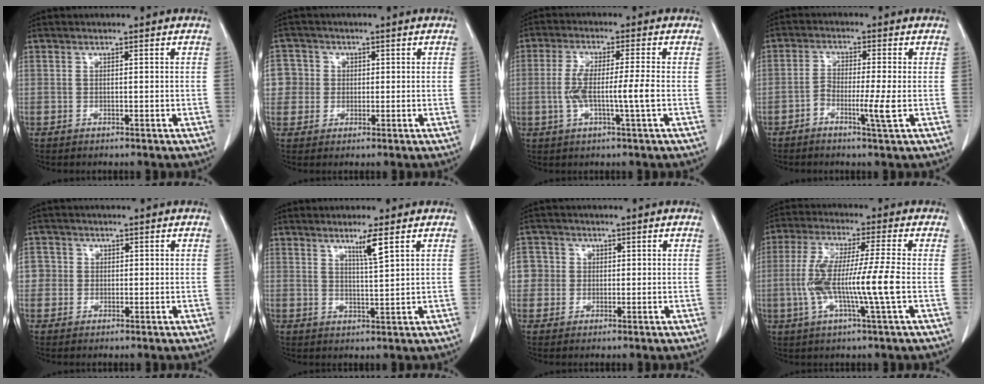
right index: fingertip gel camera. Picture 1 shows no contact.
{"total": 5.6, "force": [0.7, 5.6, 0.5], "torque": [-0.008, 0.023, 0.015]}
{"total": 6.8, "force": [-1.1, 0.0, 6.7], "torque": [-0.136, 0.005, -0.018]}
{"total": 4.4, "force": [-1.6, 0.0, 4.1], "torque": [-0.078, 0.000, -0.029]}
{"total": 3.0, "force": [0.3, 3.0, 0.2], "torque": [0.014, 0.011, 0.005]}
{"total": 3.6, "force": [2.2, -0.5, 2.8], "torque": [-0.053, -0.009, 0.043]}
{"total": 4.3, "force": [0.5, 4.3, 0.4], "torque": [0.004, 0.015, 0.011]}
{"total": 11.4, "force": [-1.7, -0.2, 11.3], "torque": [-0.227, 0.002, -0.036]}